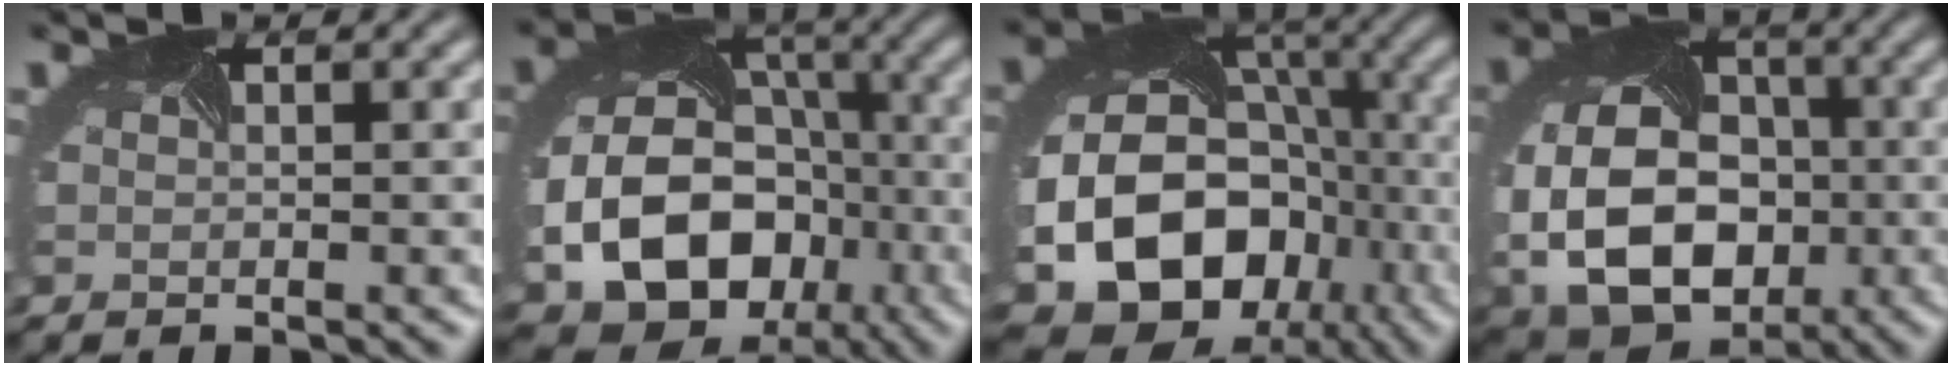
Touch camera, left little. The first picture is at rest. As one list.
[{"total": 15.2, "force": [-4.4, 12.1, 8.1], "torque": [-0.149, -0.045, -0.070]}, {"total": 21.2, "force": [-6.6, 17.0, 10.9], "torque": [-0.204, -0.064, -0.094]}, {"total": 14.3, "force": [-2.6, 10.4, 9.5], "torque": [-0.174, -0.038, -0.030]}]